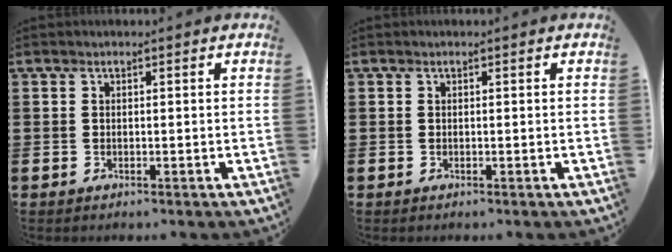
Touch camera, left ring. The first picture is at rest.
{"total": 0.0}